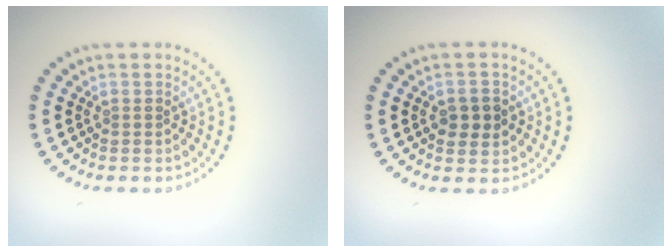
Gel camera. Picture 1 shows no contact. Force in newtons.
{"total": 2.2, "press": 2.2, "slide": 0.2}